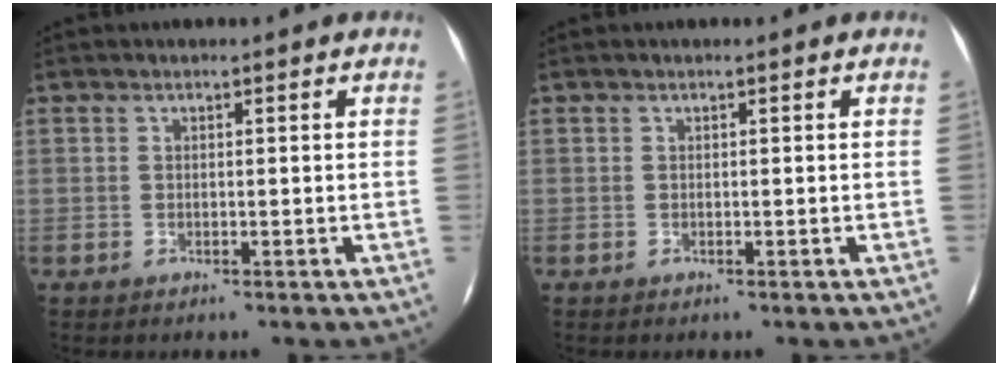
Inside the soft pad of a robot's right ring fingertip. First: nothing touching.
{"total": 0.0}